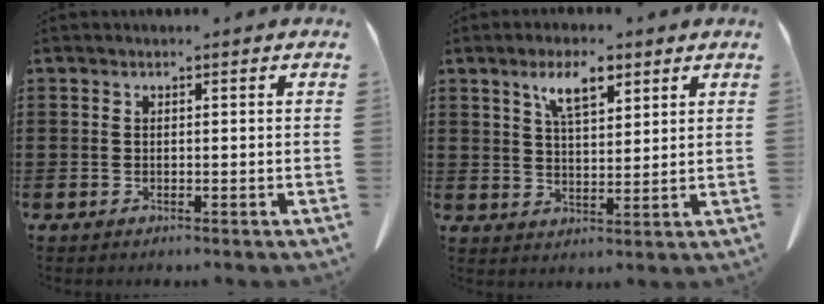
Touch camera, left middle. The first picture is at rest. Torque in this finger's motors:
{"motor_torque": [1.35, -0.55, 0.59, 0.12]}